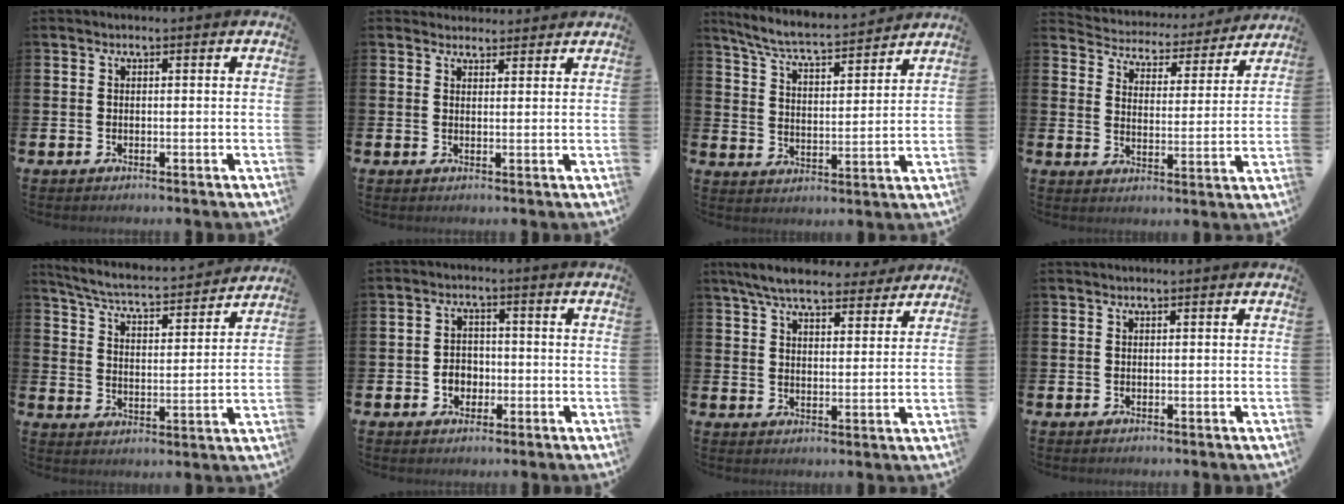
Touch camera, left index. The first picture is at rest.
{"total": 2.5, "force": [2.4, 0.7, -0.2], "torque": [0.007, -0.013, 0.042]}
{"total": 6.3, "force": [5.9, 0.5, 2.1], "torque": [-0.071, -0.043, 0.100]}
{"total": 4.4, "force": [4.2, 1.3, 0.0], "torque": [-0.024, -0.043, 0.065]}
{"total": 5.5, "force": [5.2, 0.6, 1.7], "torque": [-0.061, -0.045, 0.083]}
{"total": 3.2, "force": [-1.1, 2.6, 1.6], "torque": [-0.018, -0.003, -0.028]}
{"total": 7.4, "force": [6.8, 1.8, 2.4], "torque": [-0.061, -0.031, 0.122]}
{"total": 0.0}